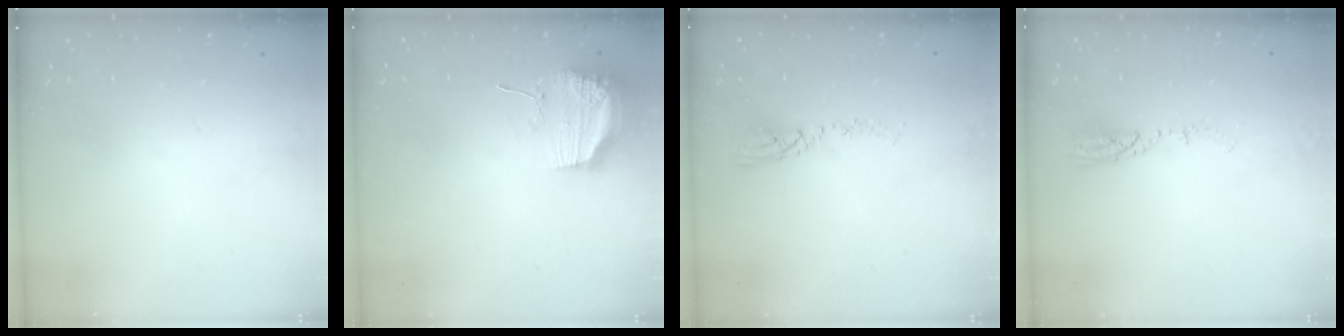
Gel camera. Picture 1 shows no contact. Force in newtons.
{"total": 12.3, "press": 12.3, "slide": 1.1}
{"total": 5.4, "press": 5.3, "slide": 0.6}
{"total": 4.8, "press": 4.7, "slide": 1.0}